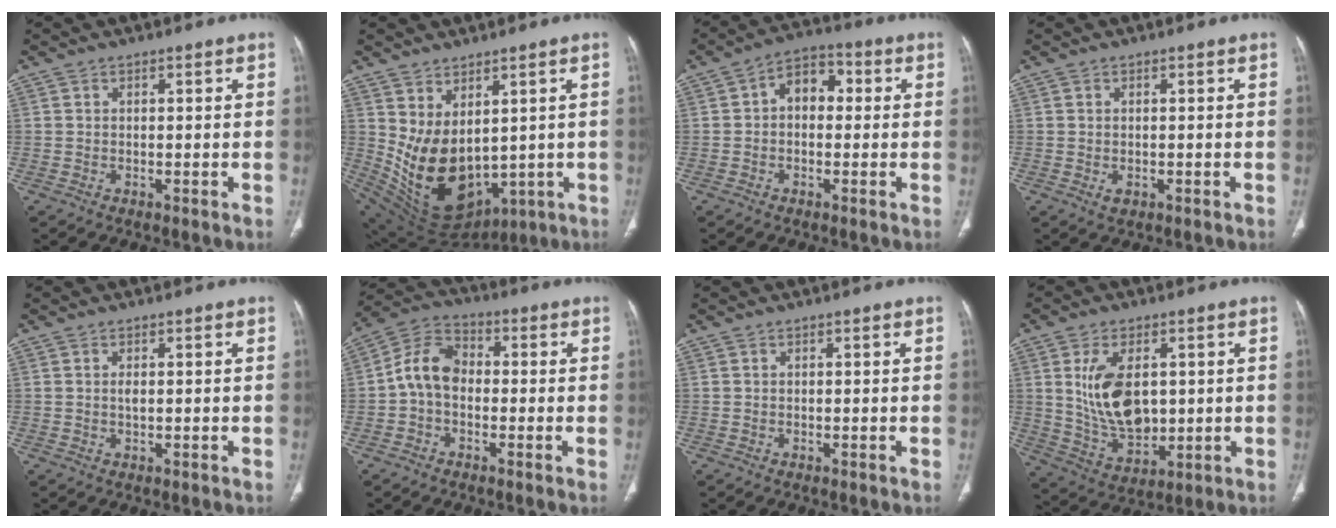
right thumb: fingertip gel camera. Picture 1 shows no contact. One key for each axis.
{"total": 15.5, "fx": 1.5, "fy": 9.8, "fz": 11.9, "tx": -0.192, "ty": -0.034, "tz": 0.073}
{"total": 6.9, "fx": 0.5, "fy": 4.9, "fz": 4.9, "tx": -0.050, "ty": 0.025, "tz": -0.005}
{"total": 1.5, "fx": -0.4, "fy": 1.0, "fz": 1.1, "tx": -0.017, "ty": -0.002, "tz": -0.002}
{"total": 1.0, "fx": 0.1, "fy": 0.4, "fz": 0.9, "tx": -0.017, "ty": -0.001, "tz": 0.002}
{"total": 8.4, "fx": -0.9, "fy": 6.0, "fz": 5.8, "tx": -0.094, "ty": 0.029, "tz": -0.034}
{"total": 0.0}
{"total": 13.0, "fx": 2.1, "fy": 7.8, "fz": 10.2, "tx": -0.165, "ty": -0.016, "tz": 0.053}